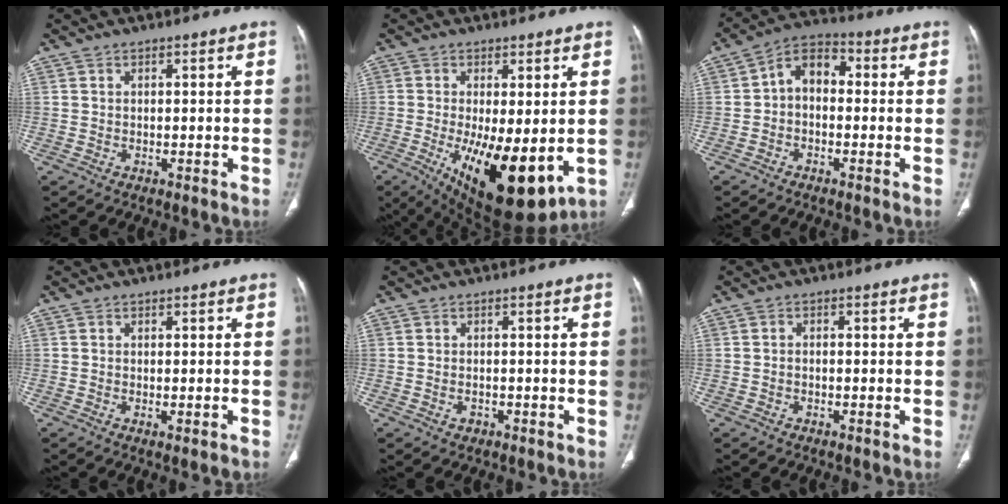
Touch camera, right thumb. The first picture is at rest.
{"total": 16.9, "force": [-3.6, 6.6, 15.2], "torque": [-0.231, -0.031, -0.033]}
{"total": 7.4, "force": [-0.3, 5.1, 5.3], "torque": [-0.067, 0.030, -0.022]}
{"total": 1.5, "force": [-0.6, 0.5, 1.3], "torque": [-0.021, -0.003, -0.005]}
{"total": 1.3, "force": [-0.6, 1.0, 0.7], "torque": [-0.011, 0.007, -0.005]}
{"total": 0.9, "force": [-0.4, 0.6, 0.5], "torque": [-0.007, 0.004, -0.008]}